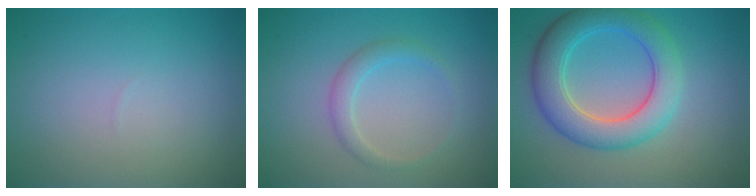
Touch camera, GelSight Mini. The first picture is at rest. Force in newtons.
{"total": 1.8, "press": 1.8, "slide": 0.0}
{"total": 6.1, "press": 6.1, "slide": 0.2}